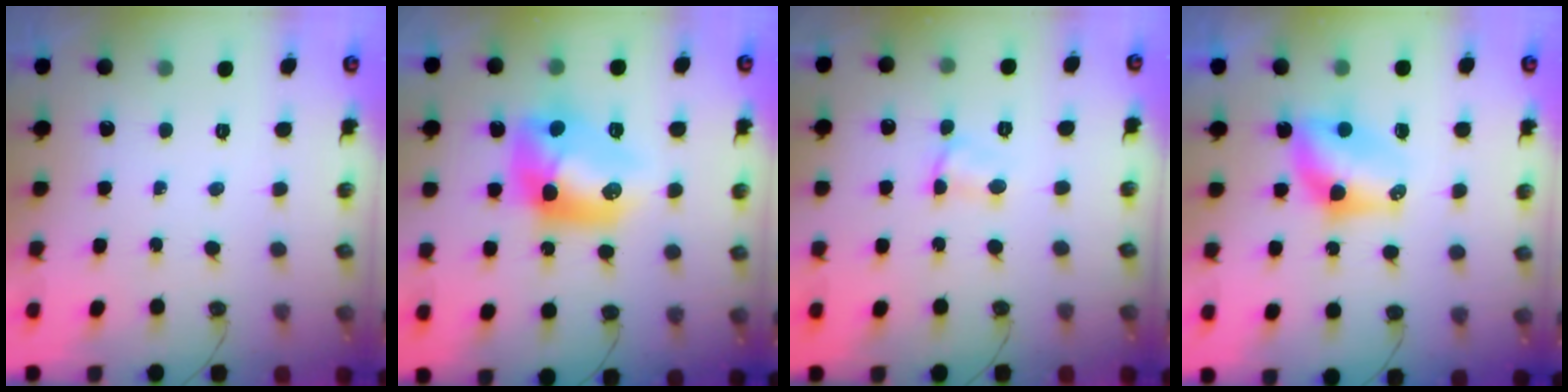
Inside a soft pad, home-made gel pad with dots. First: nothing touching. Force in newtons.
{"total": 12.8, "press": 12.8, "slide": 1.1}
{"total": 3.6, "press": 3.6, "slide": 0.5}
{"total": 9.3, "press": 8.2, "slide": 4.3}